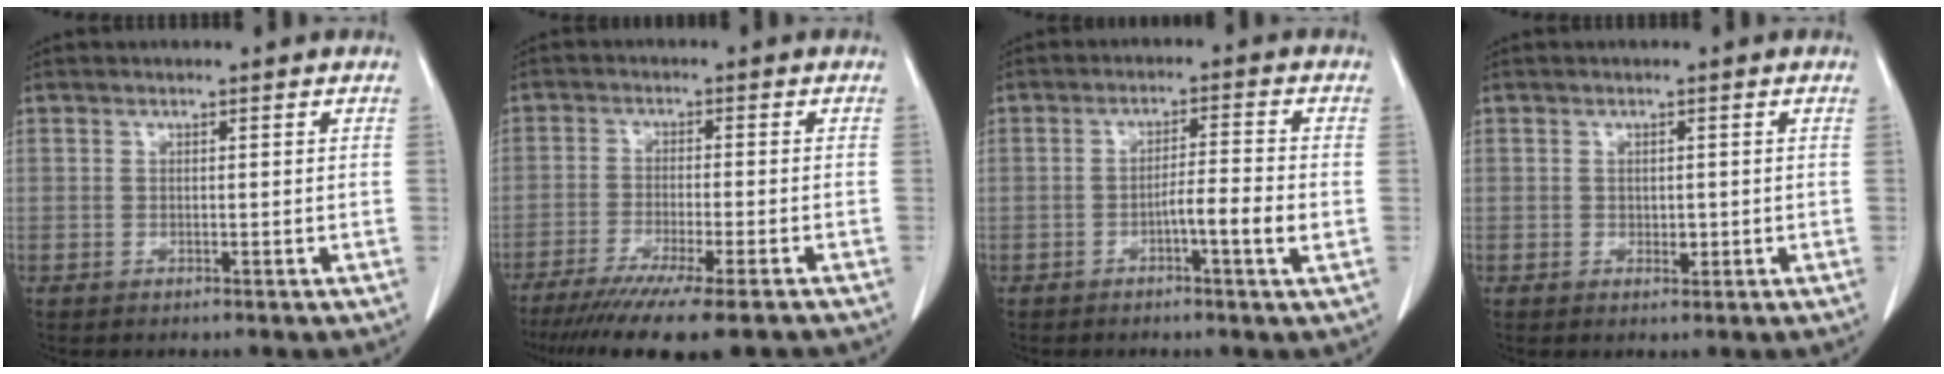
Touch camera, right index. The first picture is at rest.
{"total": 15.9, "force": [-12.8, 0.9, 9.3], "torque": [-0.126, -0.042, -0.196]}
{"total": 5.1, "force": [-1.6, -0.3, 4.9], "torque": [-0.079, 0.002, -0.027]}
{"total": 1.1, "force": [-0.1, 0.8, 0.7], "torque": [-0.009, 0.000, -0.001]}